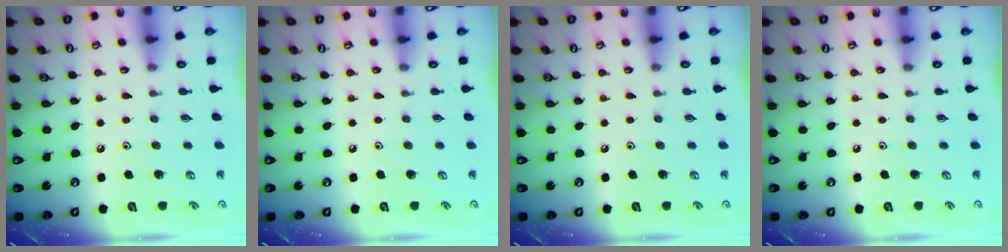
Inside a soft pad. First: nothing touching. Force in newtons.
{"total": 0.0}
{"total": 0.0}
{"total": 0.0}